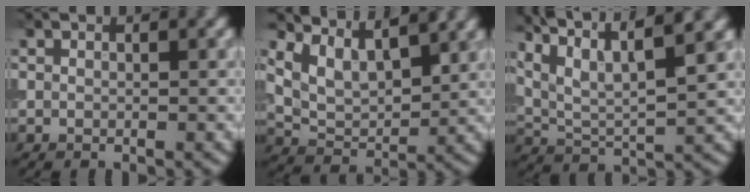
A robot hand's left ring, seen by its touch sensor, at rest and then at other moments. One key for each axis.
{"total": 5.0, "fx": 3.2, "fy": 2.1, "fz": 3.2, "tx": -0.077, "ty": -0.001, "tz": 0.057}
{"total": 10.2, "fx": 6.8, "fy": 2.8, "fz": 7.1, "tx": -0.146, "ty": 0.029, "tz": 0.088}